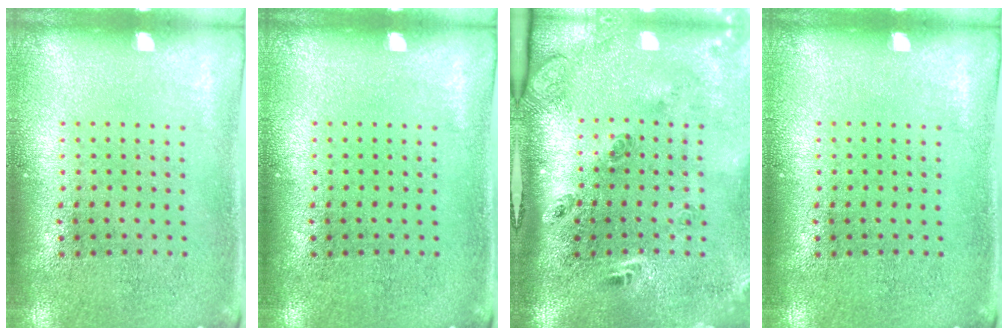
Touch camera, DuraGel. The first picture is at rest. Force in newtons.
{"total": 0.0}
{"total": 3.0, "press": 1.9, "slide": 2.4}
{"total": 0.0}